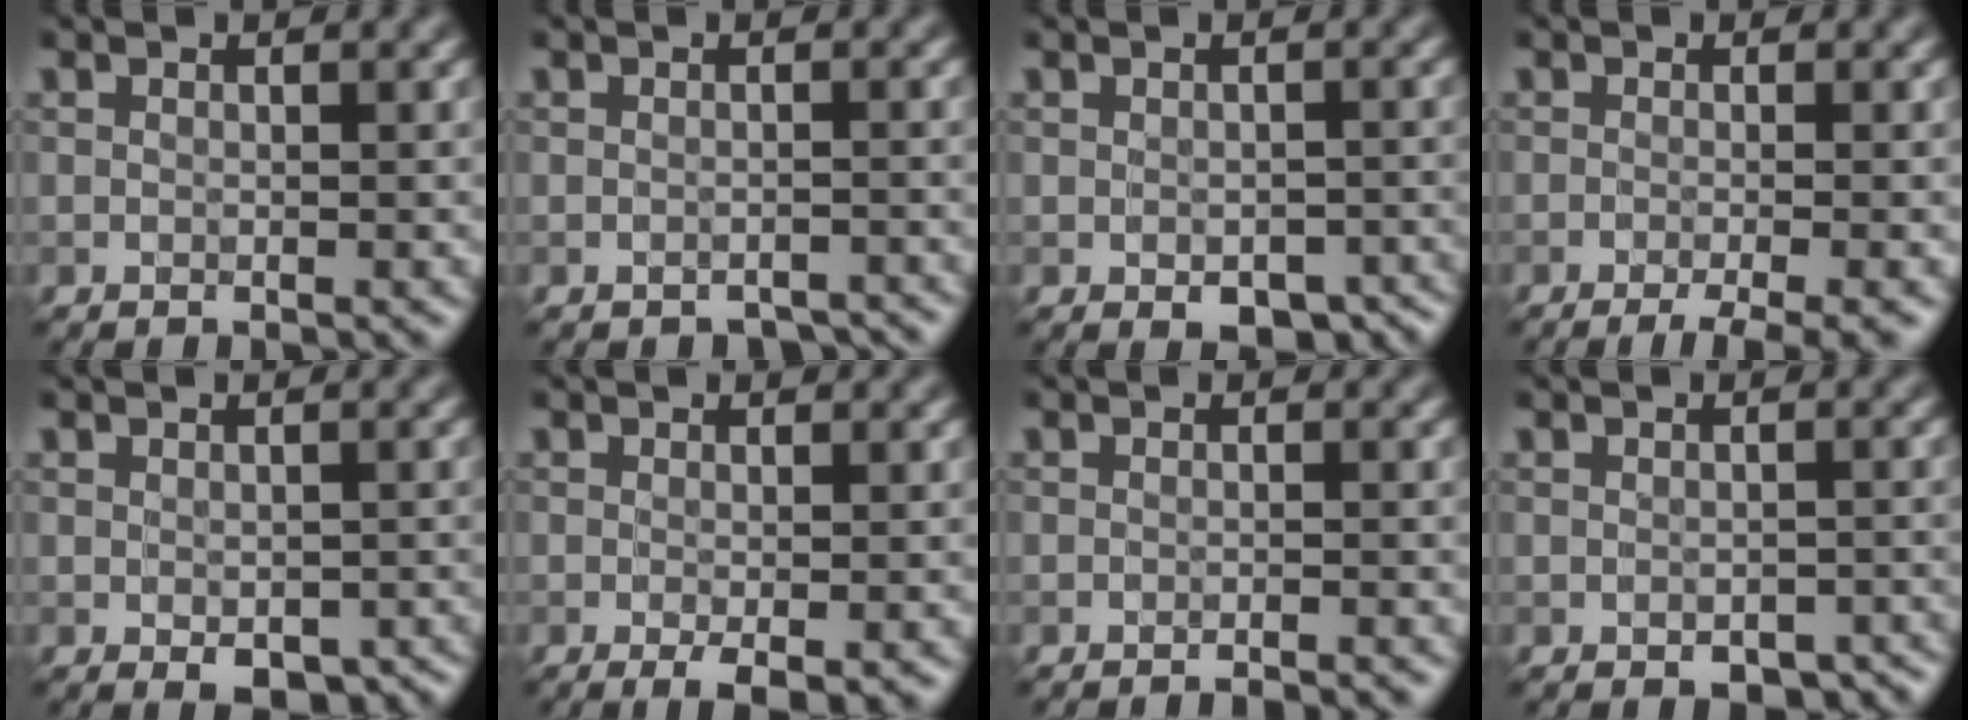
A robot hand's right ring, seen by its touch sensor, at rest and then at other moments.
{"total": 1.3, "force": [-1.2, 0.4, 0.2], "torque": [0.000, -0.004, -0.017]}
{"total": 4.0, "force": [-1.8, 2.3, 2.7], "torque": [-0.029, -0.012, -0.018]}
{"total": 3.9, "force": [-2.3, 0.7, 3.0], "torque": [-0.036, 0.000, -0.037]}
{"total": 3.5, "force": [-1.2, 1.9, 2.6], "torque": [-0.037, -0.015, -0.011]}
{"total": 1.7, "force": [-0.5, 0.3, 1.6], "torque": [-0.030, -0.010, -0.007]}
{"total": 1.2, "force": [-1.1, 0.0, 0.5], "torque": [-0.001, -0.002, -0.018]}
{"total": 2.8, "force": [-1.4, 1.7, 1.8], "torque": [-0.020, -0.010, -0.012]}